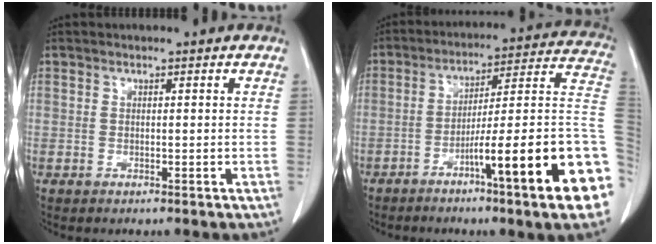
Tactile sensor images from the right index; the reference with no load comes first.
{"total": 21.4, "force": [-7.4, -0.1, 20.0], "torque": [-0.198, 0.003, -0.114]}